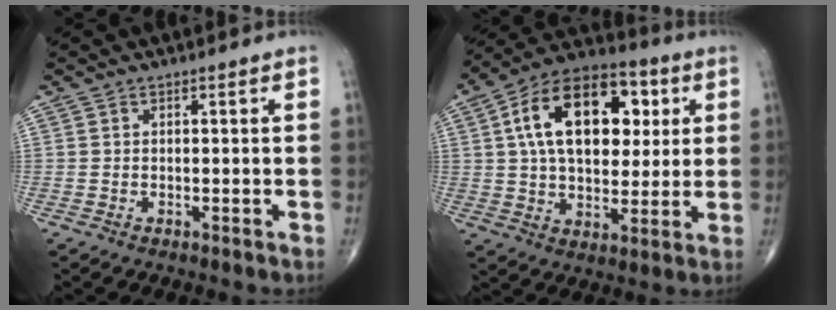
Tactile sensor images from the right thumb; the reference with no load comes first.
{"total": 21.5, "force": [5.4, 13.0, 16.3], "torque": [-0.235, 0.010, 0.083]}